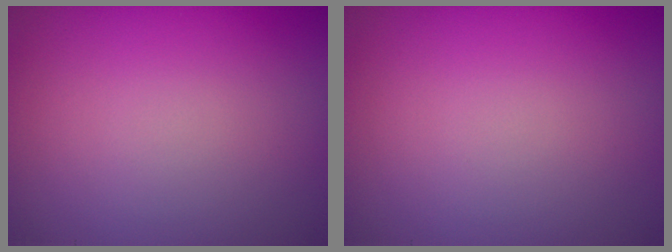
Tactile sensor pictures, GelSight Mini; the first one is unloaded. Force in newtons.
{"total": 0.0}